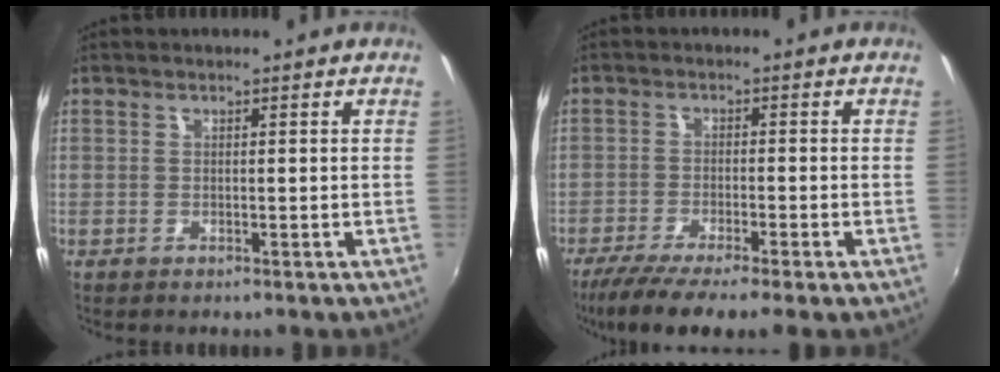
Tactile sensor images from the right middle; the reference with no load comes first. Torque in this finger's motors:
{"motor_torque": [1.09, -1.05, 0.17, 0.13]}